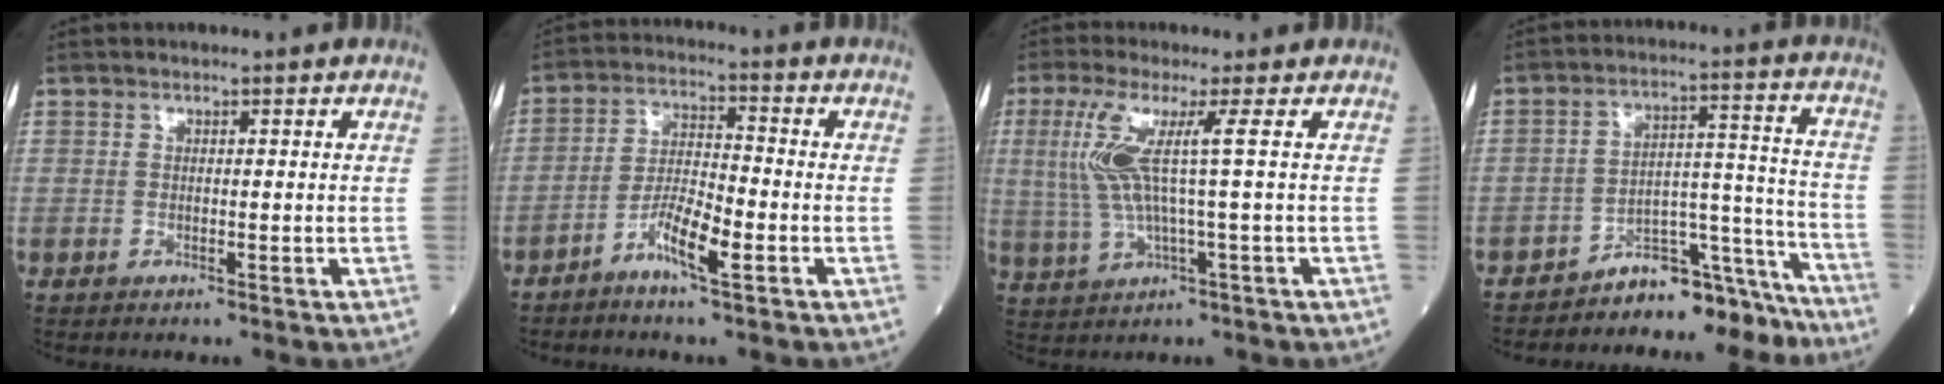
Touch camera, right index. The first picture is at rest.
{"total": 6.6, "force": [-3.7, 1.0, 5.4], "torque": [-0.106, 0.003, -0.071]}
{"total": 7.4, "force": [1.5, -0.6, 7.3], "torque": [-0.170, 0.006, 0.035]}
{"total": 10.1, "force": [-9.7, 2.5, 1.2], "torque": [0.012, 0.077, -0.157]}